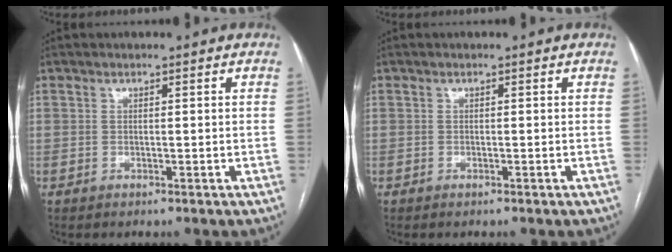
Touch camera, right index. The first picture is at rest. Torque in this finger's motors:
{"motor_torque": [-0.06, -0.04, -0.10, 0.00]}